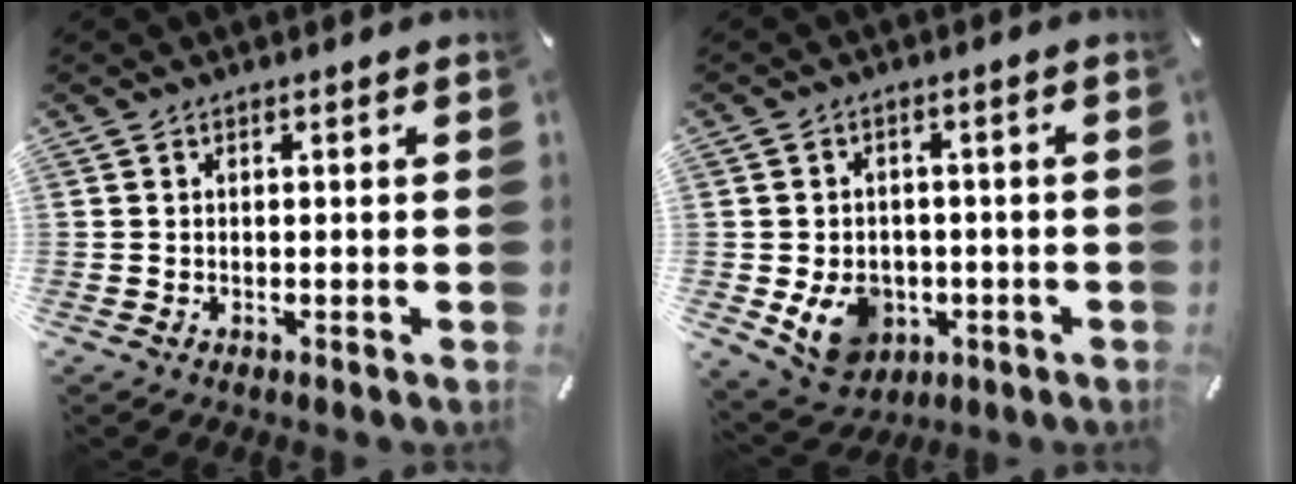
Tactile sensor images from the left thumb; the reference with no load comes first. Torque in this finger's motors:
{"motor_torque": [0.50, 0.57, 0.19, 0.10, 0.07]}